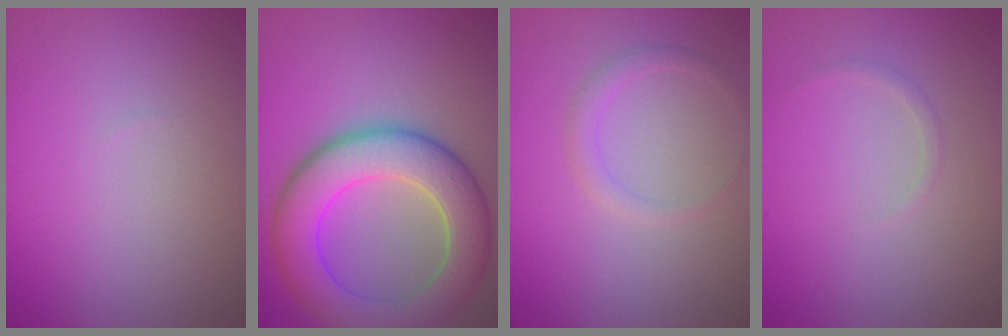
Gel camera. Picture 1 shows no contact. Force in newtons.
{"total": 8.8, "press": 8.8, "slide": 0.4}
{"total": 1.3, "press": 1.3, "slide": 0.1}
{"total": 0.6, "press": 0.6, "slide": 0.0}